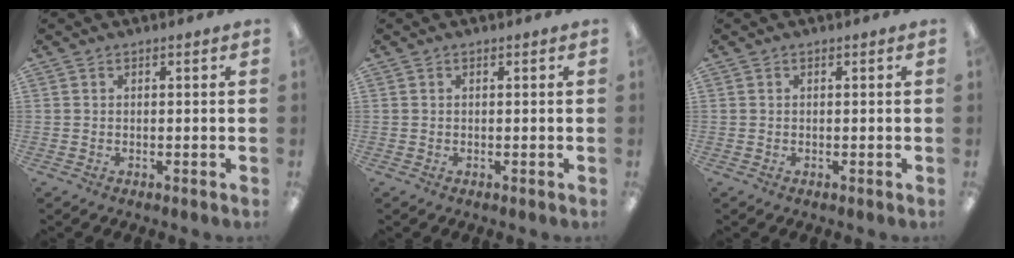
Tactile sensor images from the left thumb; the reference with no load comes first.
{"total": 0.0}
{"total": 0.0}